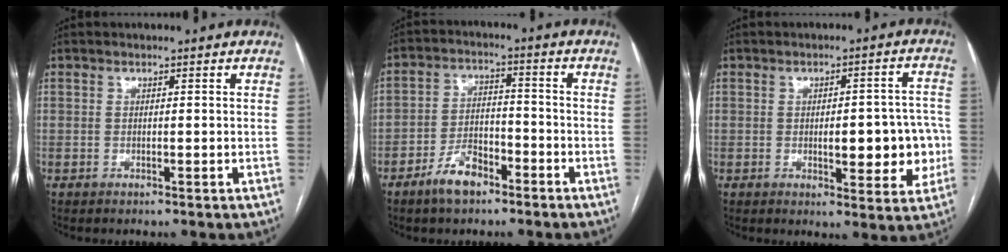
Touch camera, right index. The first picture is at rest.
{"total": 6.6, "force": [-4.4, 3.2, 3.7], "torque": [-0.073, 0.012, -0.078]}
{"total": 9.7, "force": [-1.4, 3.5, 8.9], "torque": [-0.102, 0.017, -0.008]}